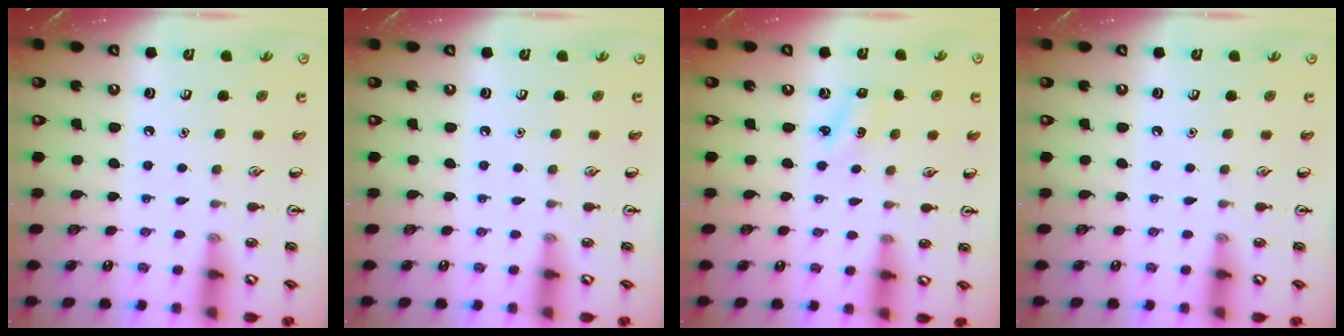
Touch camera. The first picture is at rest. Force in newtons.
{"total": 0.0}
{"total": 1.8, "press": 1.7, "slide": 0.7}
{"total": 0.0}